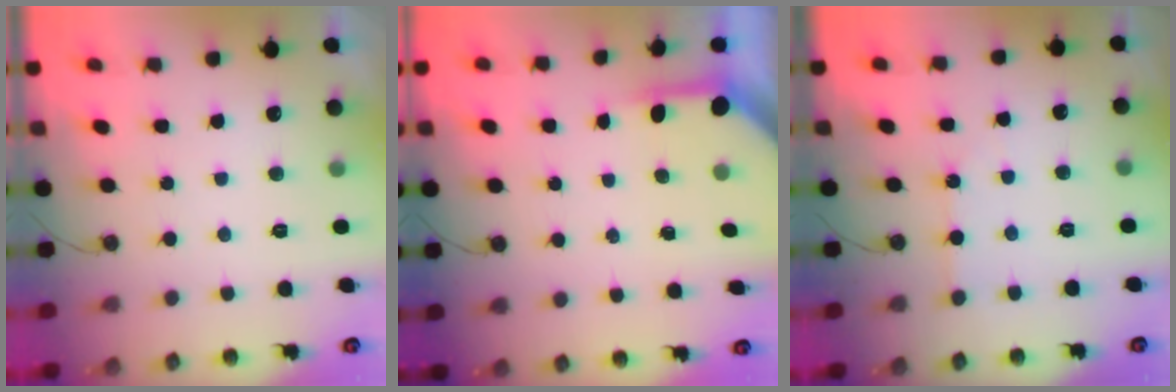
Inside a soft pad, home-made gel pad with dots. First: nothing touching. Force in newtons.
{"total": 3.8, "press": 3.8, "slide": 0.4}
{"total": 3.2, "press": 3.1, "slide": 0.4}